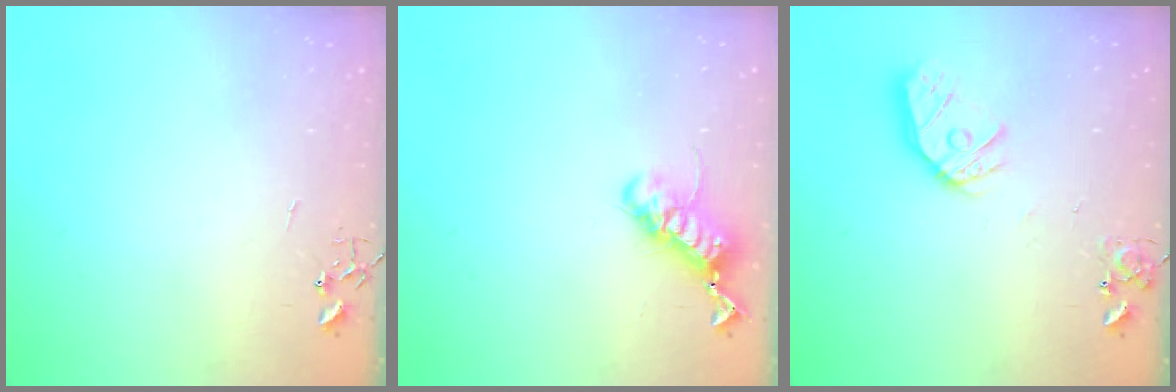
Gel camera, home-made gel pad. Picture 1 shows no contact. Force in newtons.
{"total": 12.7, "press": 12.6, "slide": 1.6}
{"total": 14.1, "press": 14.0, "slide": 1.7}